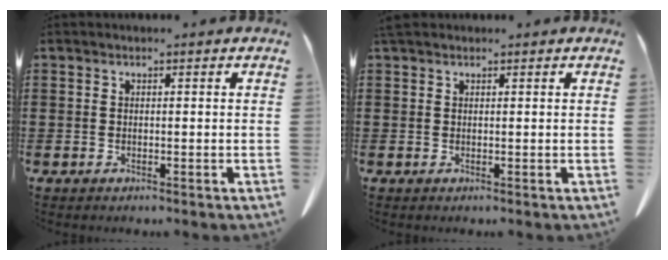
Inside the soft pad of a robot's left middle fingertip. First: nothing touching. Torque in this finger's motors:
{"motor_torque": [0.70, 0.57, 0.08, 0.03]}